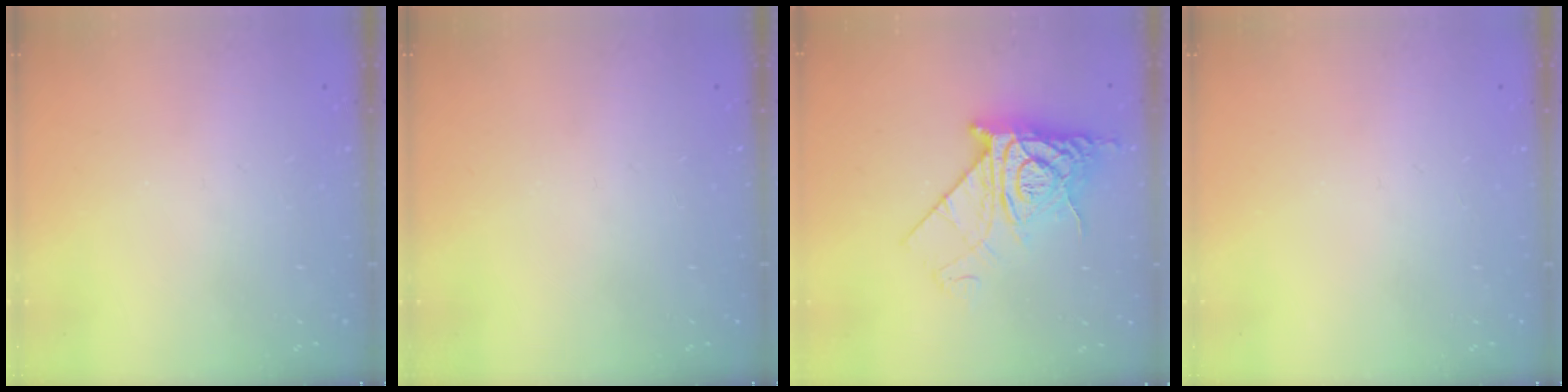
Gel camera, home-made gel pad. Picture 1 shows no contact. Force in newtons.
{"total": 0.0}
{"total": 12.2, "press": 12.2, "slide": 1.1}
{"total": 0.0}